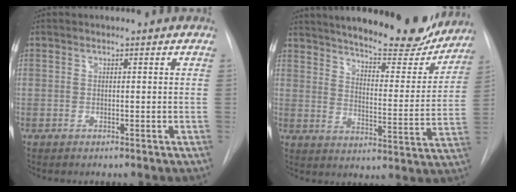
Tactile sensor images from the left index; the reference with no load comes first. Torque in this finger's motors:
{"motor_torque": [0.21, -0.35, 0.66, 0.13]}